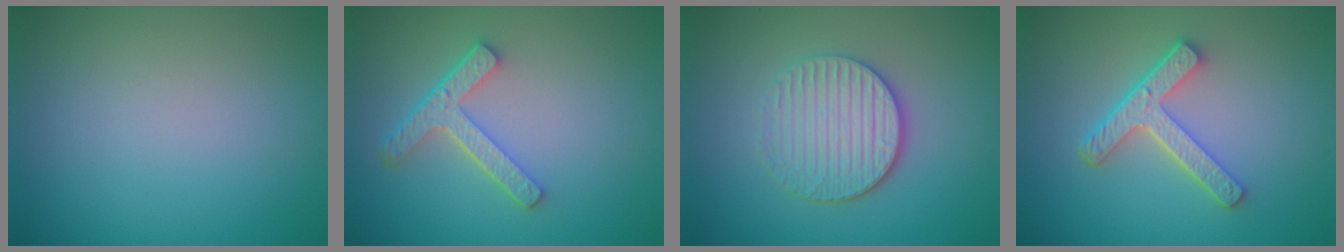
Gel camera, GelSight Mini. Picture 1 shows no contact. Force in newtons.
{"total": 3.9, "press": 3.0, "slide": 2.5}
{"total": 4.1, "press": 3.4, "slide": 2.2}
{"total": 4.3, "press": 3.3, "slide": 2.7}